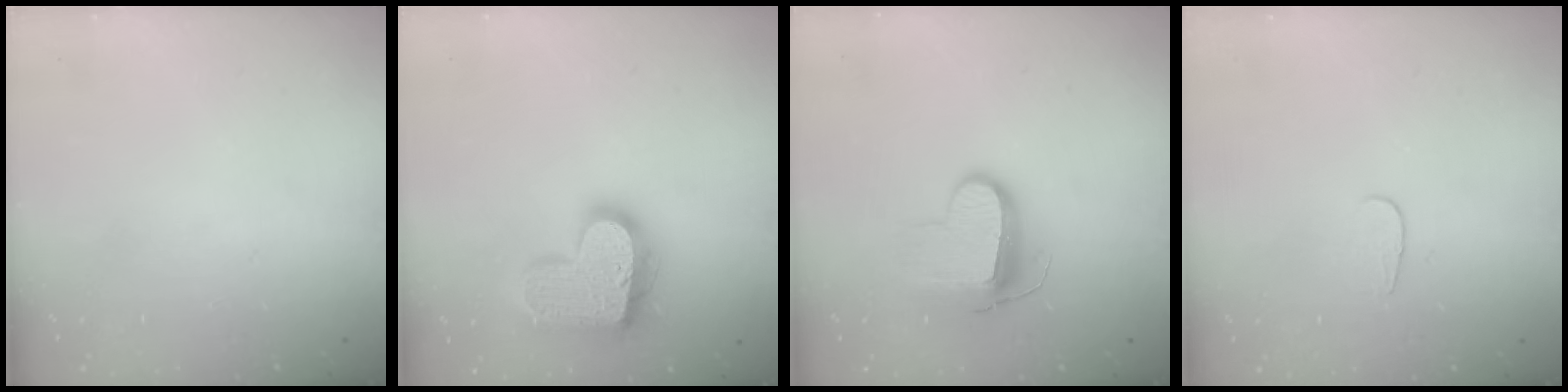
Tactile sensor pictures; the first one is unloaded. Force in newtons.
{"total": 20.0, "press": 20.0, "slide": 1.2}
{"total": 10.3, "press": 10.2, "slide": 1.3}
{"total": 3.6, "press": 3.6, "slide": 0.3}